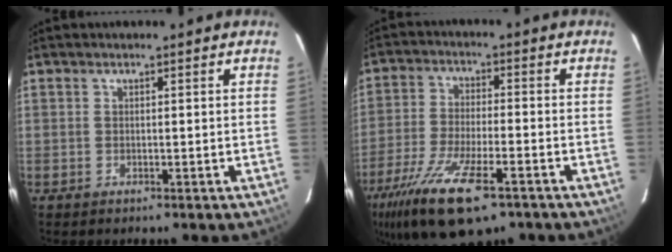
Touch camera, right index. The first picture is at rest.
{"total": 17.4, "force": [-10.7, 5.5, 12.6], "torque": [-0.263, -0.055, -0.193]}